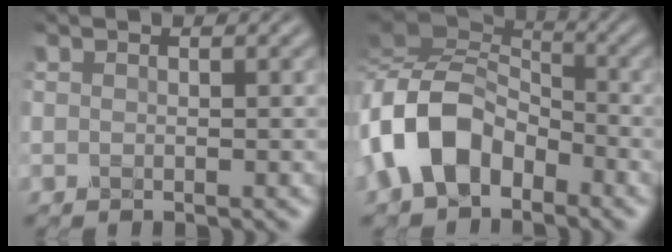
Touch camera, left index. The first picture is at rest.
{"total": 8.6, "force": [-3.3, 5.4, 5.7], "torque": [-0.119, 0.011, -0.073]}